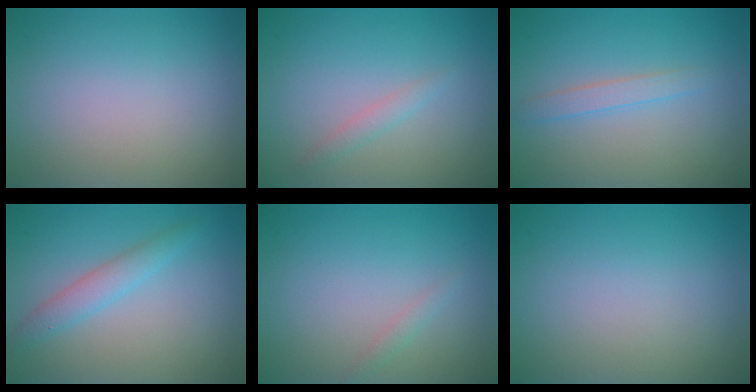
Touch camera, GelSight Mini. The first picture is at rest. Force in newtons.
{"total": 1.1, "press": 1.1, "slide": 0.2}
{"total": 1.6, "press": 1.6, "slide": 0.1}
{"total": 2.3, "press": 2.3, "slide": 0.1}
{"total": 0.8, "press": 0.8, "slide": 0.0}
{"total": 0.0}